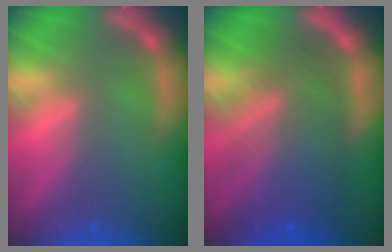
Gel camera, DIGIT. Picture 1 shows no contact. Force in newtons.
{"total": 9.5}